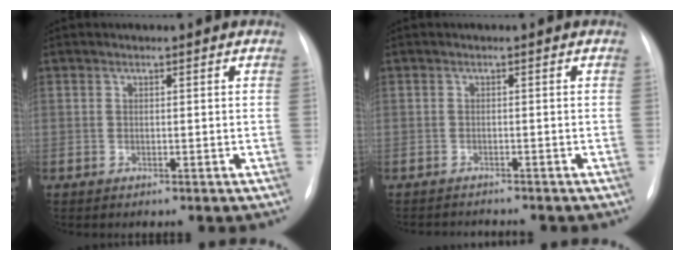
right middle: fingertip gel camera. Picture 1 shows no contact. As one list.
[{"total": 3.0, "force": [-3.0, 0.0, 0.4], "torque": [0.000, -0.011, -0.039]}]